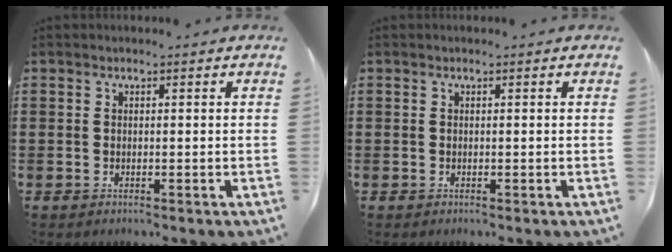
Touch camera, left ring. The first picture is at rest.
{"total": 0.0}